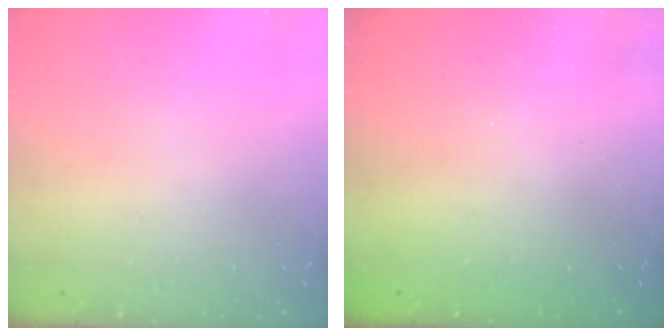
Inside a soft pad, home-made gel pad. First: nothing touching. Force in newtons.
{"total": 2.3, "press": 2.2, "slide": 0.7}